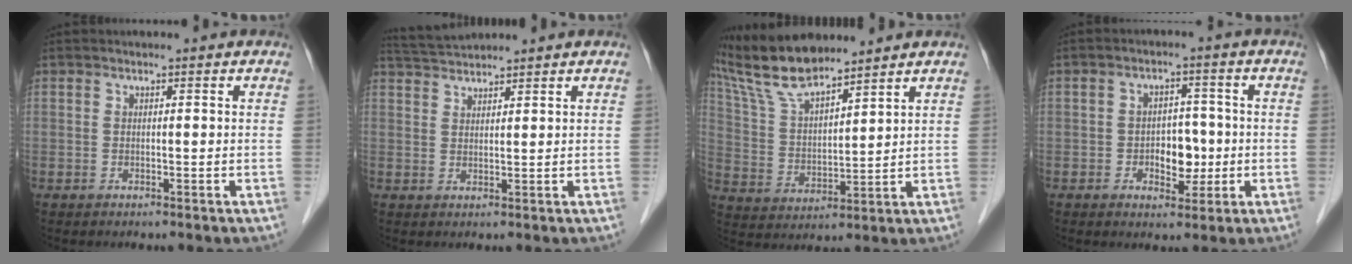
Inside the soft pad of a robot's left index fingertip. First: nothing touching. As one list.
[{"total": 3.6, "force": [3.5, -0.4, 0.1], "torque": [-0.010, 0.019, 0.070]}, {"total": 10.8, "force": [9.7, 1.1, 4.6], "torque": [-0.107, 0.013, 0.192]}, {"total": 5.1, "force": [-1.1, 3.2, 3.8], "torque": [-0.053, 0.011, -0.016]}]